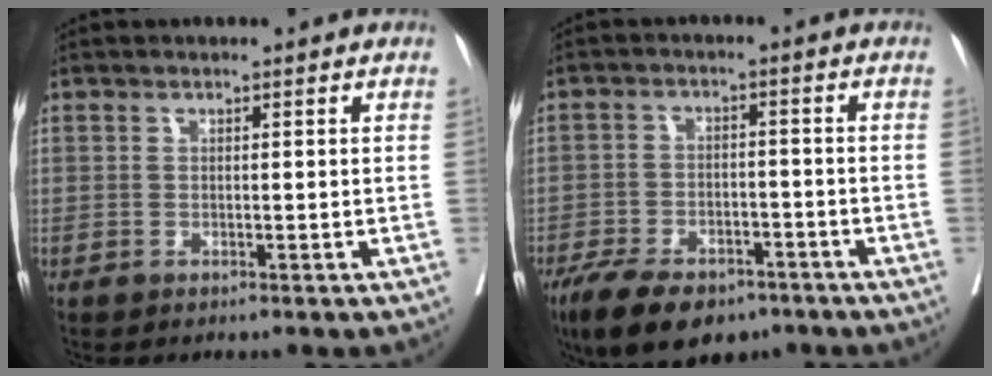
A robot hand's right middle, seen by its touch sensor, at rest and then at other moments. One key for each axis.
{"total": 12.2, "fx": -8.7, "fy": 5.5, "fz": 6.6, "tx": -0.114, "ty": -0.004, "tz": -0.137}